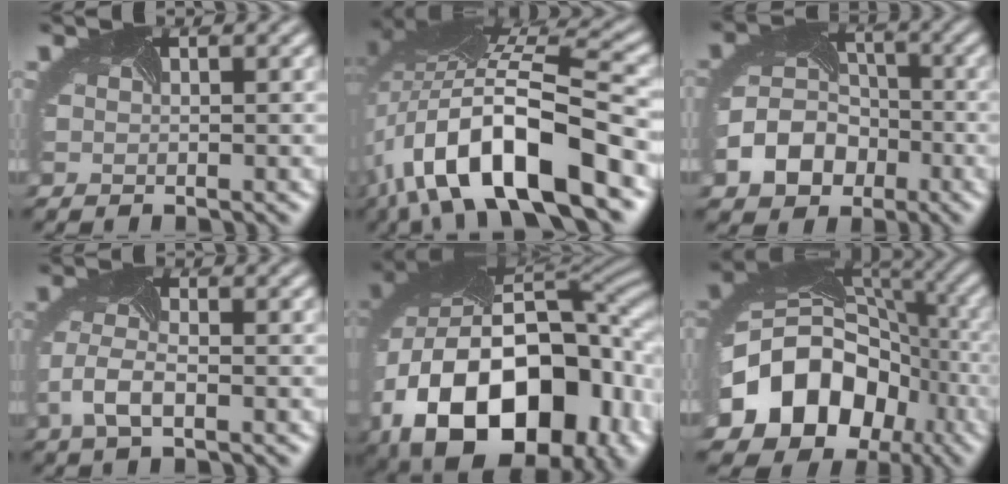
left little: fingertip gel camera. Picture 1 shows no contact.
{"total": 14.4, "force": [-5.5, 5.6, 12.1], "torque": [-0.222, 0.016, -0.095]}
{"total": 6.0, "force": [-2.5, 4.9, 2.4], "torque": [-0.051, 0.000, -0.054]}
{"total": 3.1, "force": [-1.3, 1.5, 2.4], "torque": [-0.068, 0.003, -0.029]}
{"total": 19.3, "force": [-4.6, 12.9, 13.6], "torque": [-0.256, -0.015, -0.061]}
{"total": 13.1, "force": [-4.1, 10.7, 6.3], "torque": [-0.135, -0.020, -0.076]}